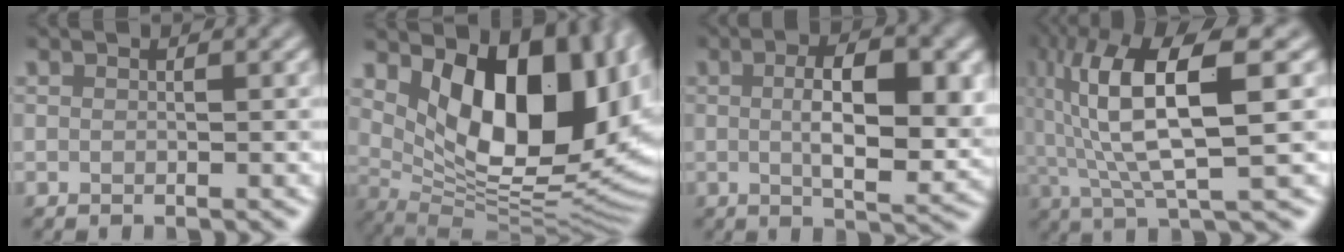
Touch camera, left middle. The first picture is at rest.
{"total": 14.4, "force": [4.1, 7.7, 11.5], "torque": [-0.138, -0.020, 0.075]}
{"total": 7.7, "force": [0.7, 3.0, 7.1], "torque": [-0.106, -0.002, 0.012]}
{"total": 10.9, "force": [1.8, 2.7, 10.5], "torque": [-0.190, 0.013, 0.037]}